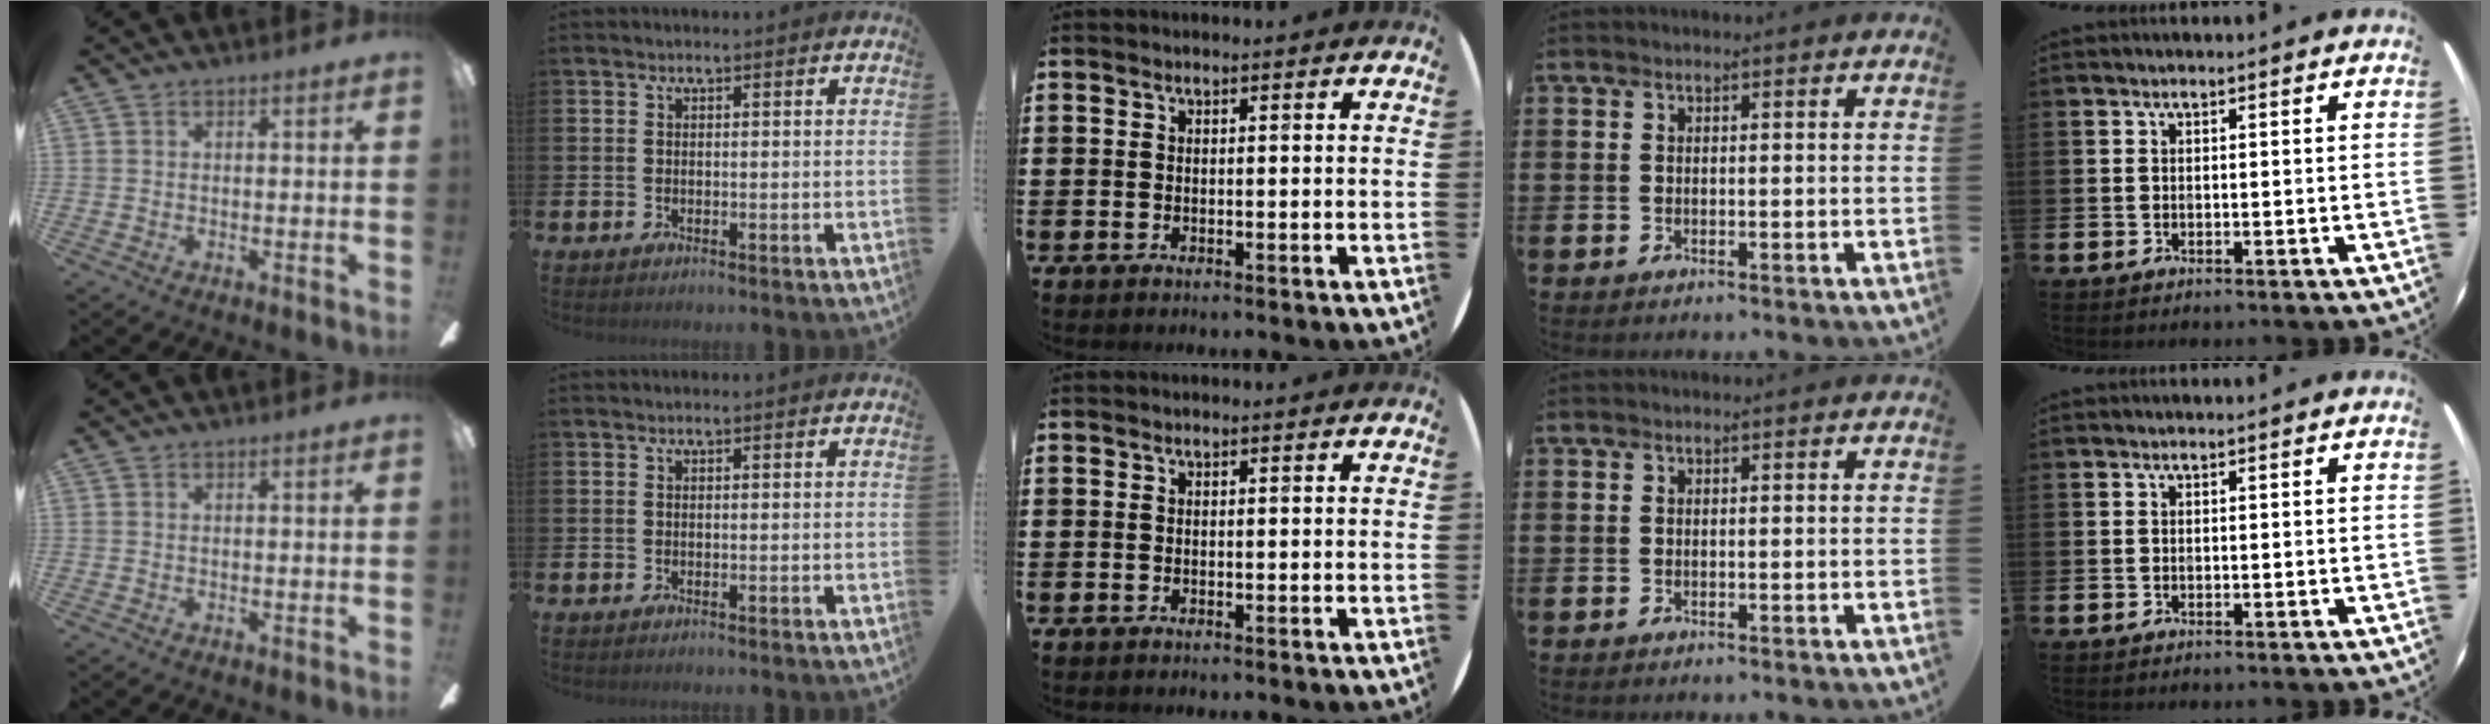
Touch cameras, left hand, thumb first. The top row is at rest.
{}